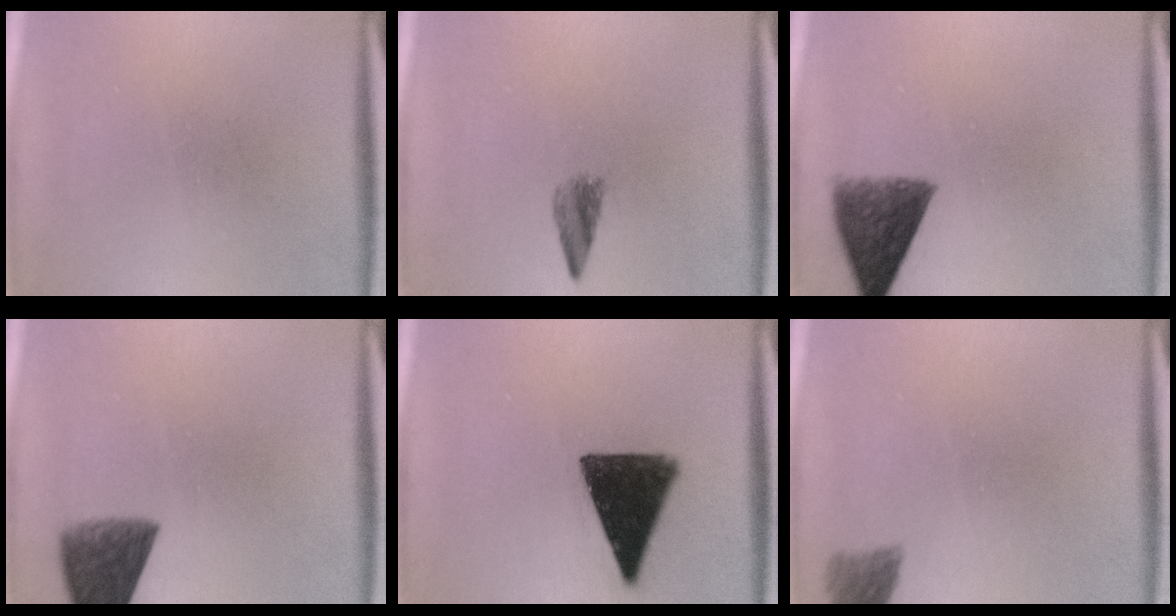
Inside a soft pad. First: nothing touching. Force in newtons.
{"total": 2.6}
{"total": 8.2}
{"total": 7.9}
{"total": 14.1}
{"total": 2.8}